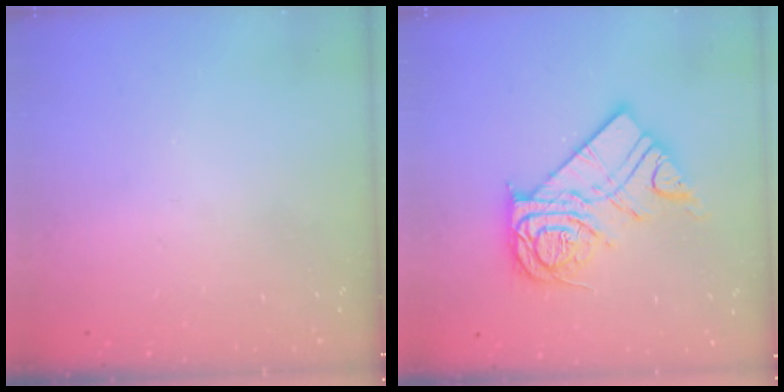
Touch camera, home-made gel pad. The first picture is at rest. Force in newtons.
{"total": 16.1, "press": 16.1, "slide": 1.4}